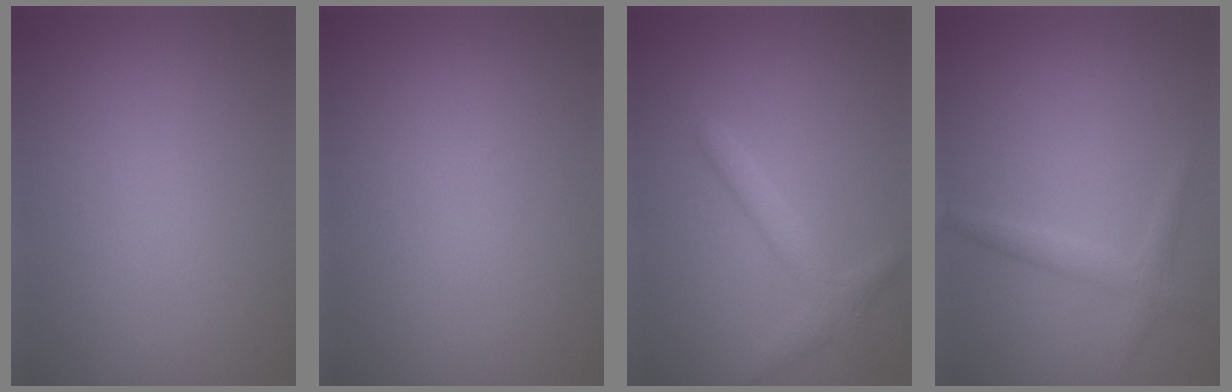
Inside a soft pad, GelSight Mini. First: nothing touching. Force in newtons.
{"total": 0.0}
{"total": 2.3, "press": 2.3, "slide": 0.1}
{"total": 1.9, "press": 1.9, "slide": 0.2}